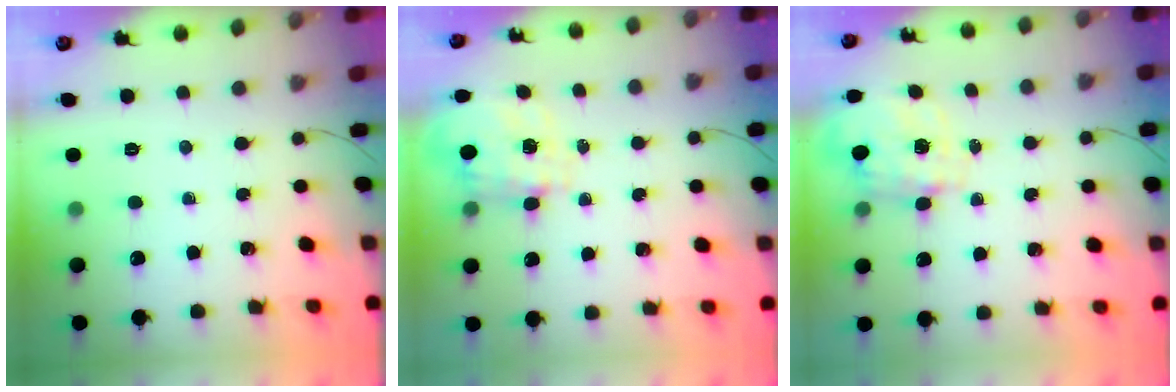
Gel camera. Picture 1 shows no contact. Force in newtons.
{"total": 3.4, "press": 3.2, "slide": 1.1}
{"total": 2.7, "press": 2.6, "slide": 0.9}